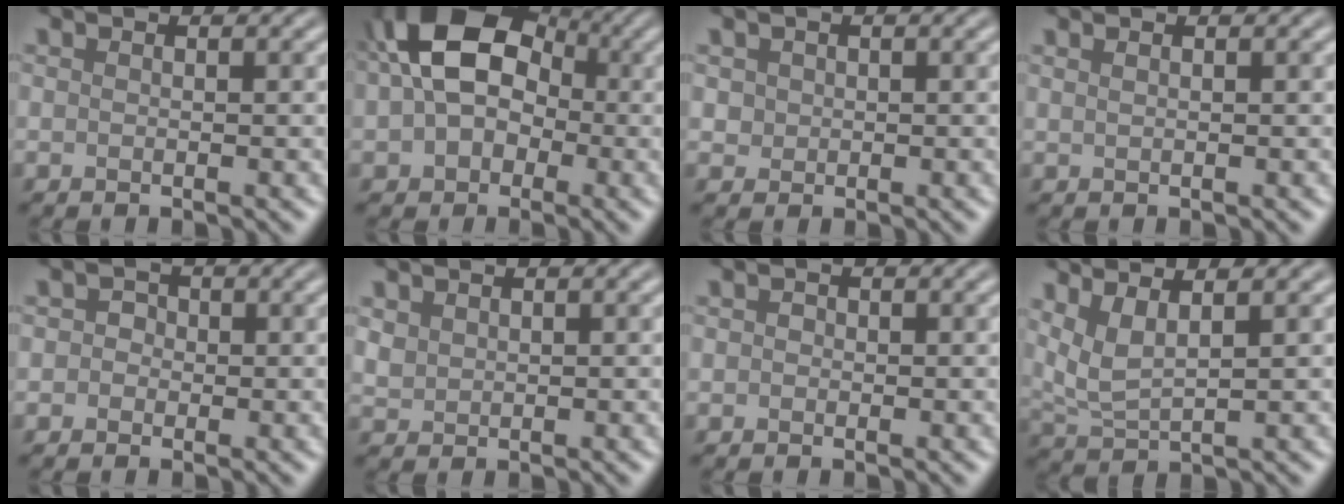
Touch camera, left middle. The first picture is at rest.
{"total": 10.8, "force": [0.9, 7.9, 7.3], "torque": [-0.120, 0.017, 0.001]}
{"total": 1.1, "force": [0.2, 1.0, 0.2], "torque": [-0.002, -0.006, 0.007]}
{"total": 0.5, "force": [0.4, 0.1, 0.4], "torque": [-0.007, -0.003, 0.004]}
{"total": 1.7, "force": [0.1, 1.6, 0.6], "torque": [0.009, 0.006, -0.018]}
{"total": 1.2, "force": [0.7, 1.0, 0.3], "torque": [-0.012, -0.001, 0.019]}
{"total": 0.6, "force": [-0.1, 0.6, 0.2], "torque": [0.000, -0.005, -0.006]}
{"total": 3.3, "force": [1.8, 0.9, 2.6], "torque": [-0.063, -0.002, 0.043]}